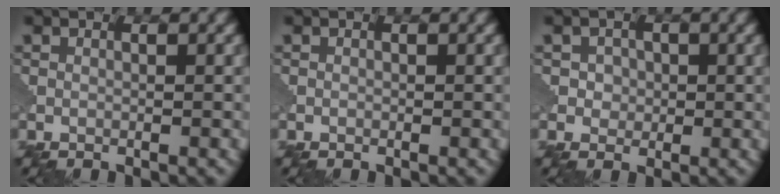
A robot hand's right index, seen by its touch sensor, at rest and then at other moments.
{"total": 0.0}
{"total": 1.9, "force": [0.3, 1.7, 0.7], "torque": [-0.007, -0.001, 0.008]}